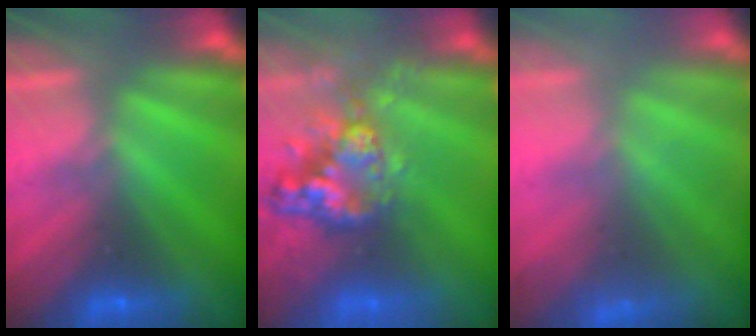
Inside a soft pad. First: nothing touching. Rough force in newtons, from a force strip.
{"total": 5.6}
{"total": 1.0}